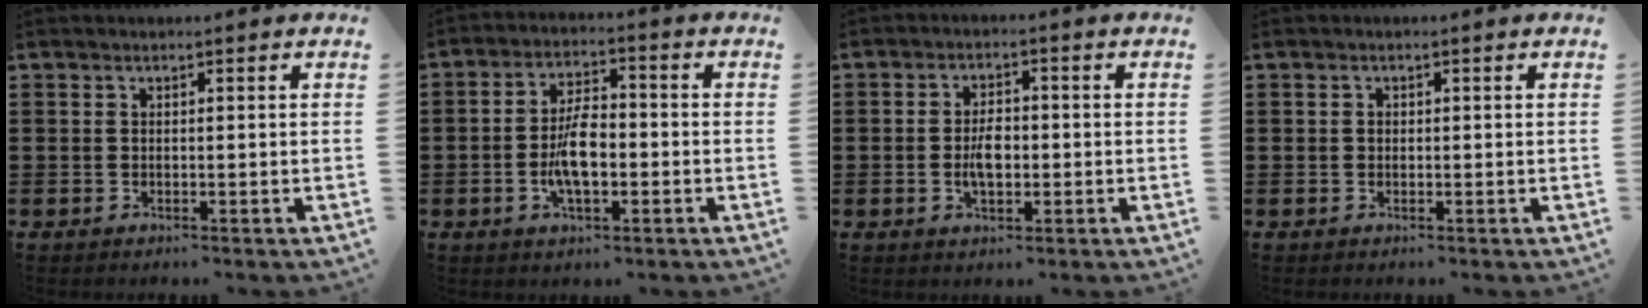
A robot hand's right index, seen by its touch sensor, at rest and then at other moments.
{"total": 7.3, "force": [-1.5, 3.1, 6.5], "torque": [-0.139, 0.000, -0.033]}
{"total": 4.3, "force": [-0.6, 2.2, 3.6], "torque": [-0.075, 0.003, -0.013]}
{"total": 0.6, "force": [0.0, 0.5, 0.3], "torque": [-0.007, 0.003, 0.000]}